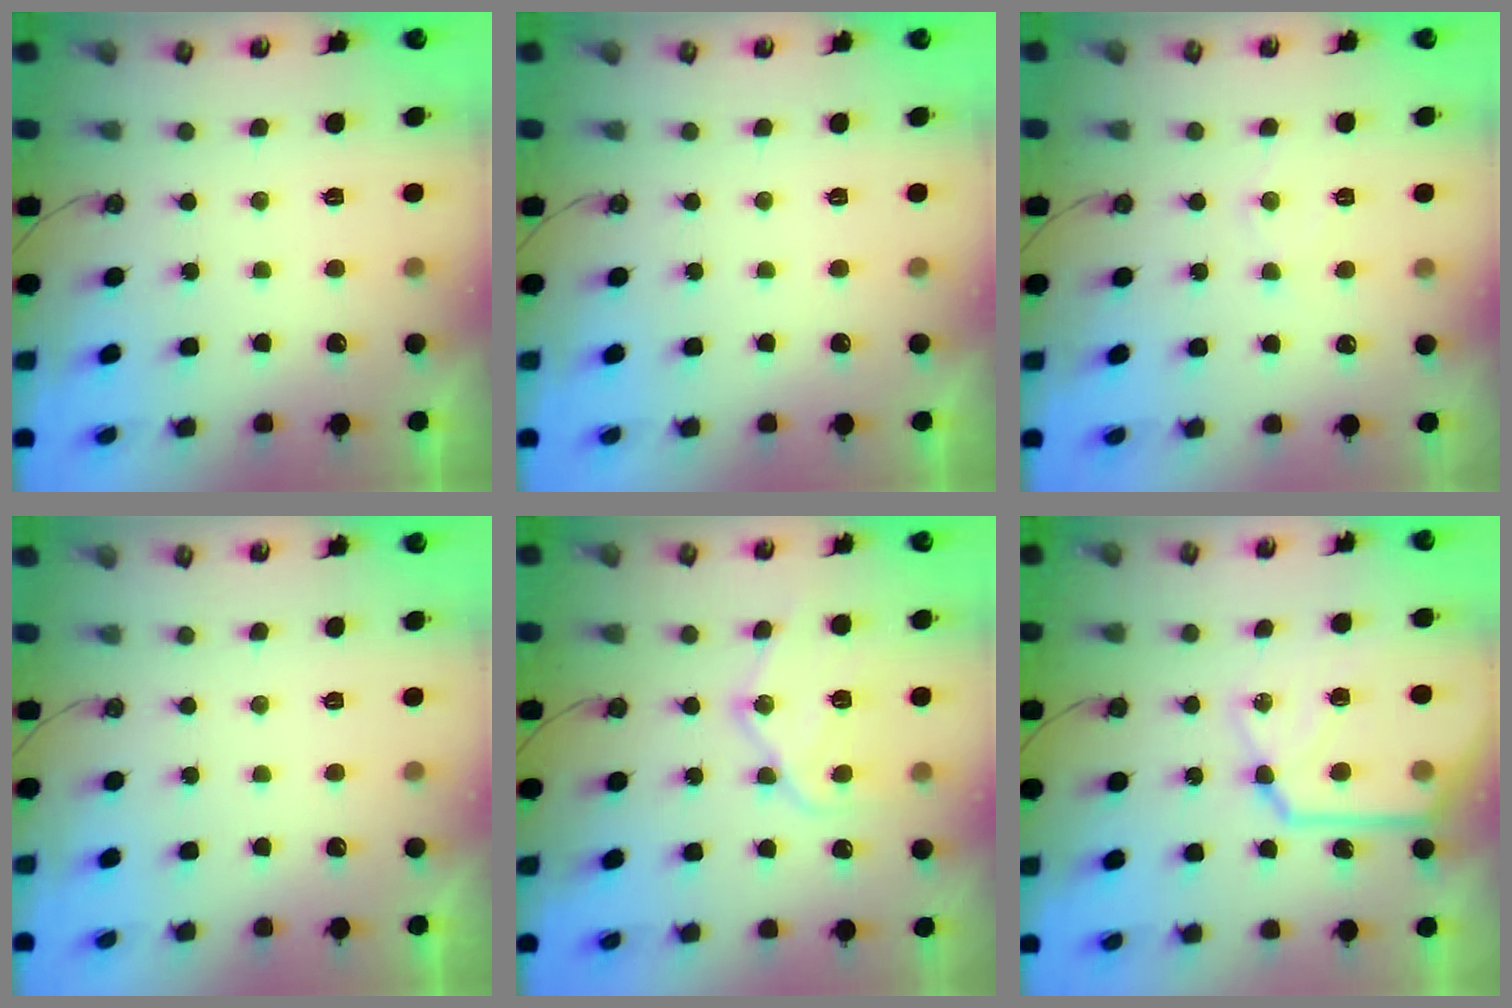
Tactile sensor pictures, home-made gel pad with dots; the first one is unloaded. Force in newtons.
{"total": 0.0}
{"total": 6.1, "press": 6.1, "slide": 0.5}
{"total": 0.0}
{"total": 15.7, "press": 15.7, "slide": 1.3}
{"total": 20.1, "press": 20.0, "slide": 2.4}